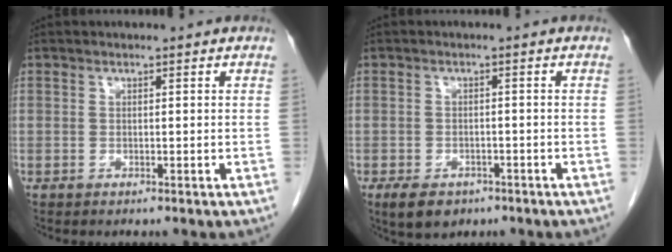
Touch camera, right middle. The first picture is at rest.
{"total": 5.1, "force": [-3.4, 3.1, 2.4], "torque": [-0.040, -0.003, -0.046]}